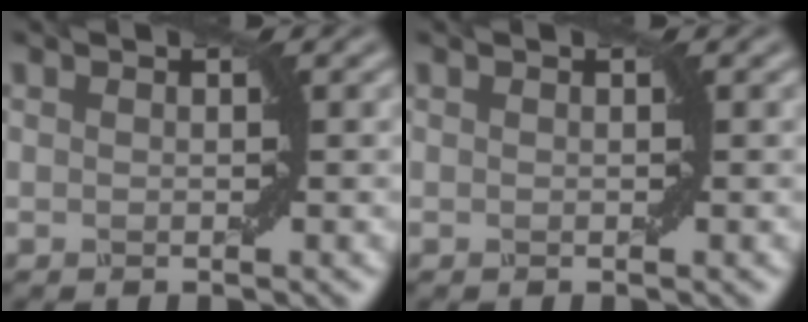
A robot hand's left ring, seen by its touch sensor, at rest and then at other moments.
{"total": 0.0}